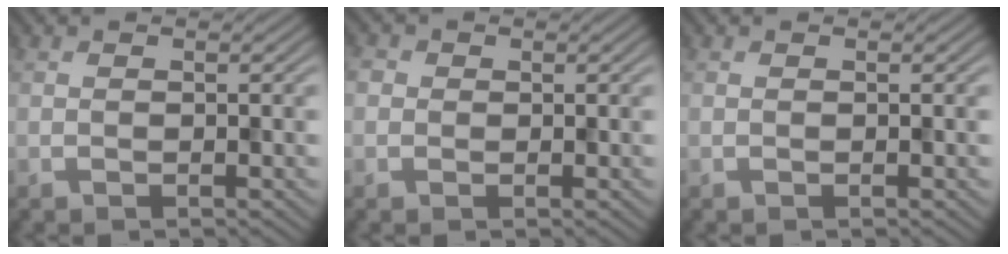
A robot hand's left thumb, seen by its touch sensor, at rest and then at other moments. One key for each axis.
{"total": 1.7, "fx": 0.2, "fy": 1.6, "fz": 0.5, "tx": -0.014, "ty": 0.001, "tz": -0.002}
{"total": 0.0}